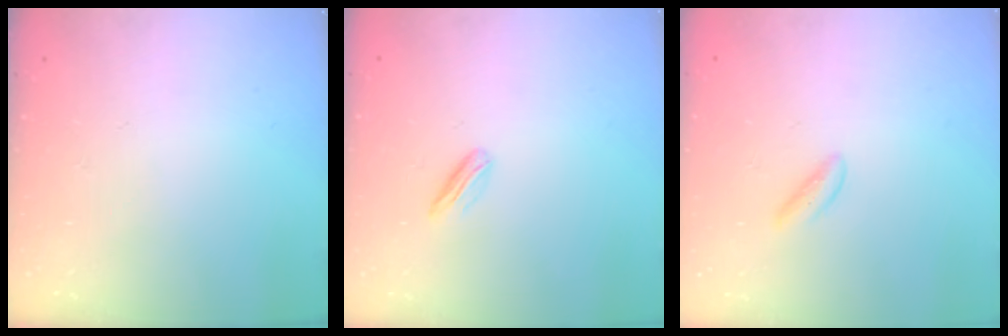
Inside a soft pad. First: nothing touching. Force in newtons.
{"total": 2.4, "press": 2.3, "slide": 0.7}
{"total": 1.6, "press": 1.6, "slide": 0.4}